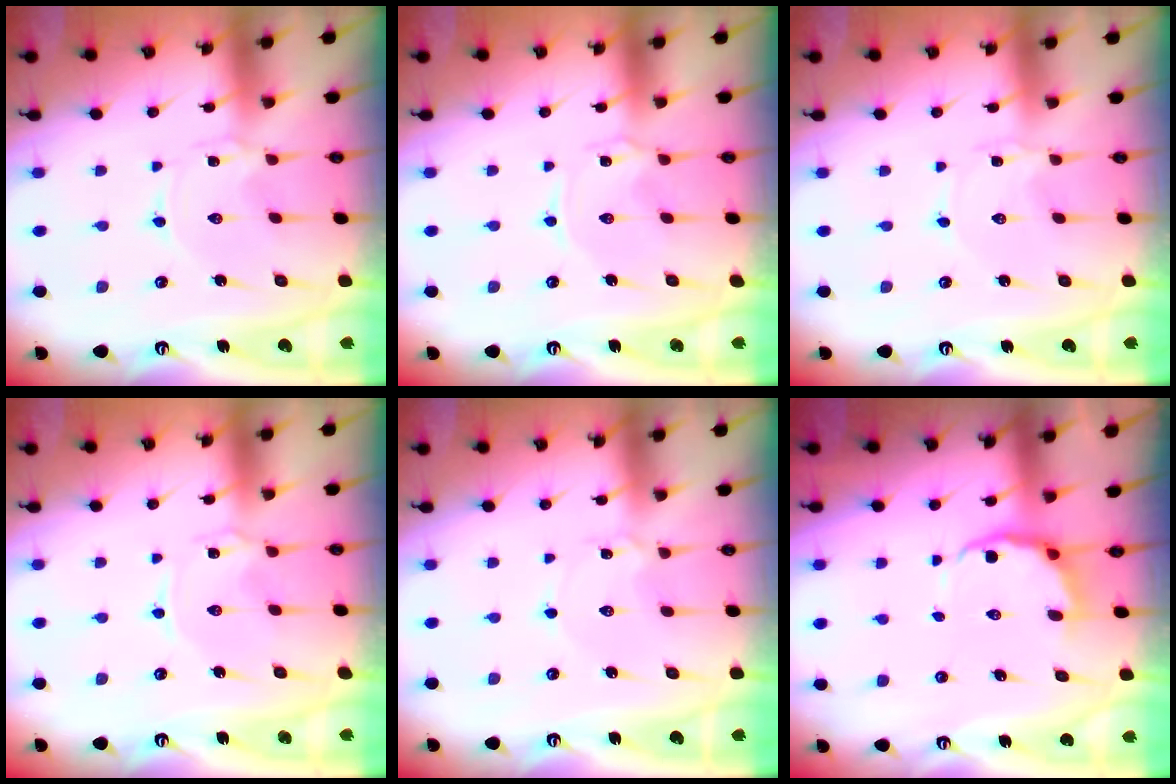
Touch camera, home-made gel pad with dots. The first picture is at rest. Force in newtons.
{"total": 0.8, "press": 0.8, "slide": 0.1}
{"total": 0.7, "press": 0.7, "slide": 0.1}
{"total": 0.8, "press": 0.8, "slide": 0.1}
{"total": 1.9, "press": 1.9, "slide": 0.2}
{"total": 6.2, "press": 5.7, "slide": 2.6}